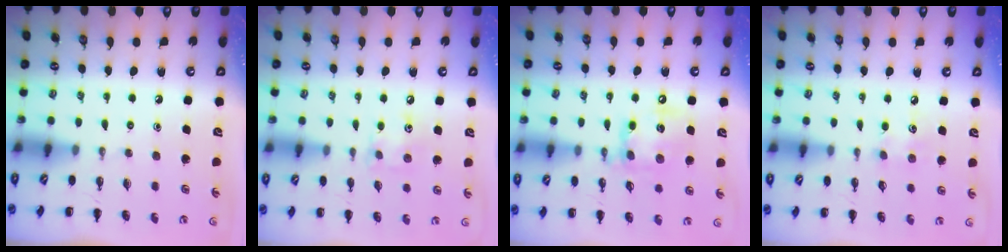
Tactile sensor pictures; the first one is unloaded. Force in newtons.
{"total": 6.6, "press": 6.6, "slide": 1.1}
{"total": 13.7, "press": 13.5, "slide": 2.3}
{"total": 4.6, "press": 4.4, "slide": 1.1}